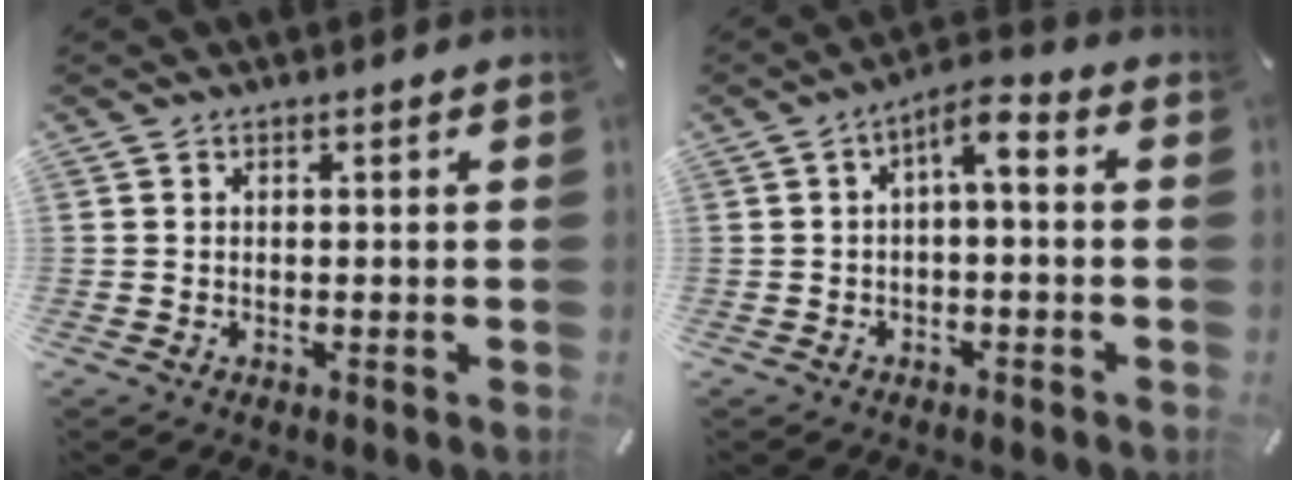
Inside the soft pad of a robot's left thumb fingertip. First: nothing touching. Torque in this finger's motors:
{"motor_torque": [0.04, 0.06, 0.38, 0.32, 0.01]}